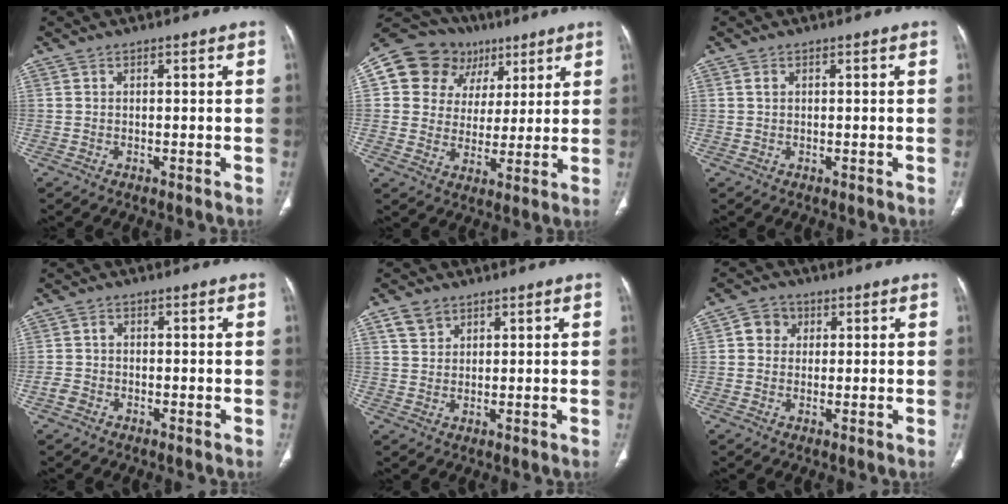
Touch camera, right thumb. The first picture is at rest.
{"total": 15.3, "force": [6.2, 13.1, 4.9], "torque": [-0.046, 0.019, 0.106]}
{"total": 0.6, "force": [0.2, 0.4, 0.4], "torque": [-0.007, 0.002, 0.004]}
{"total": 2.3, "force": [-1.0, 1.8, 0.9], "torque": [-0.011, 0.010, -0.024]}
{"total": 3.9, "force": [2.4, 2.6, 1.4], "torque": [-0.018, -0.008, 0.052]}
{"total": 4.2, "force": [1.1, 3.8, 1.5], "torque": [-0.003, 0.003, 0.012]}